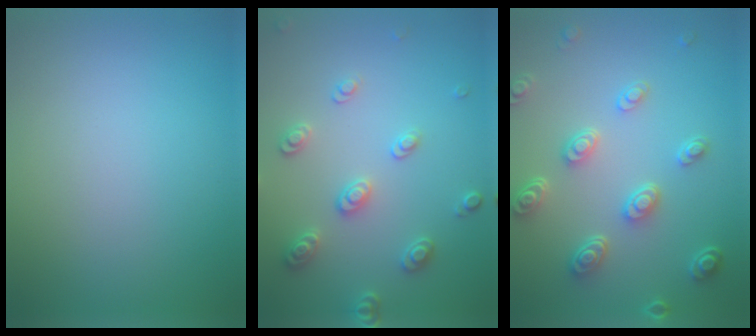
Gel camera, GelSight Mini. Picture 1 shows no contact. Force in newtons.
{"total": 3.0, "press": 2.9, "slide": 0.6}
{"total": 4.7, "press": 3.6, "slide": 2.9}